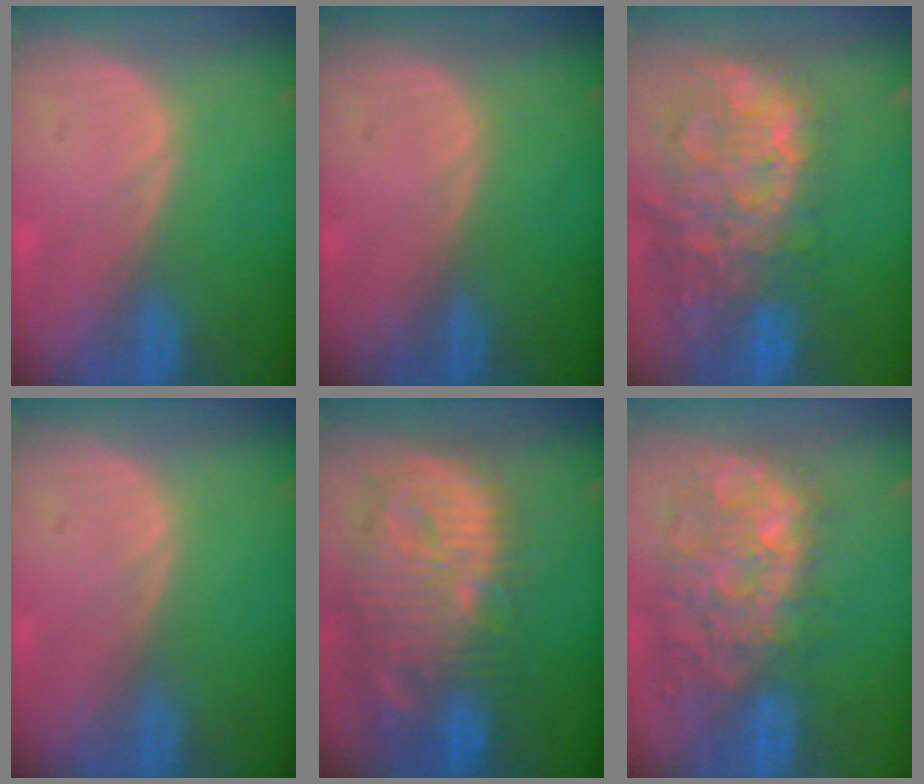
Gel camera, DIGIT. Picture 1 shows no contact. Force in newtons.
{"total": 0.0}
{"total": 14.3, "press": 11.6, "slide": 8.3}
{"total": 0.0}
{"total": 14.3, "press": 12.5, "slide": 6.9}
{"total": 12.2, "press": 11.1, "slide": 5.1}